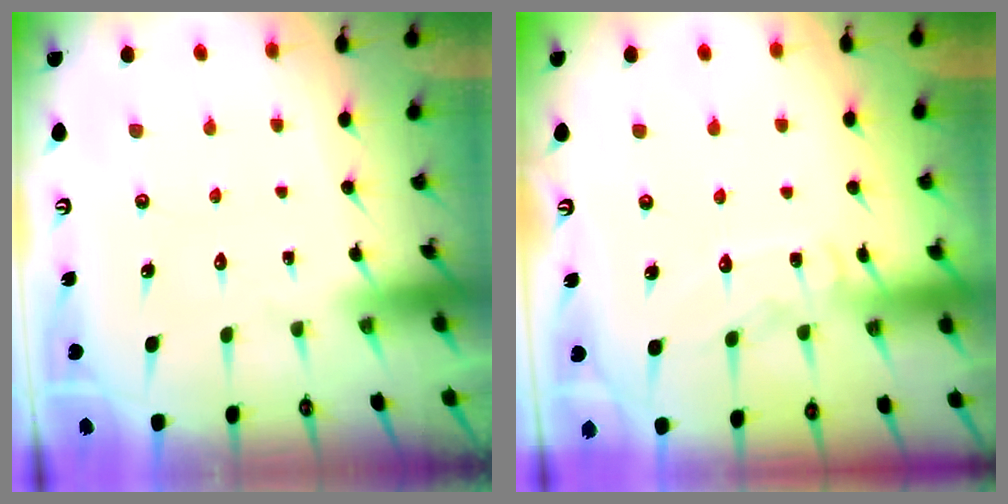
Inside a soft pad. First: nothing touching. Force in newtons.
{"total": 6.6, "press": 6.5, "slide": 0.5}